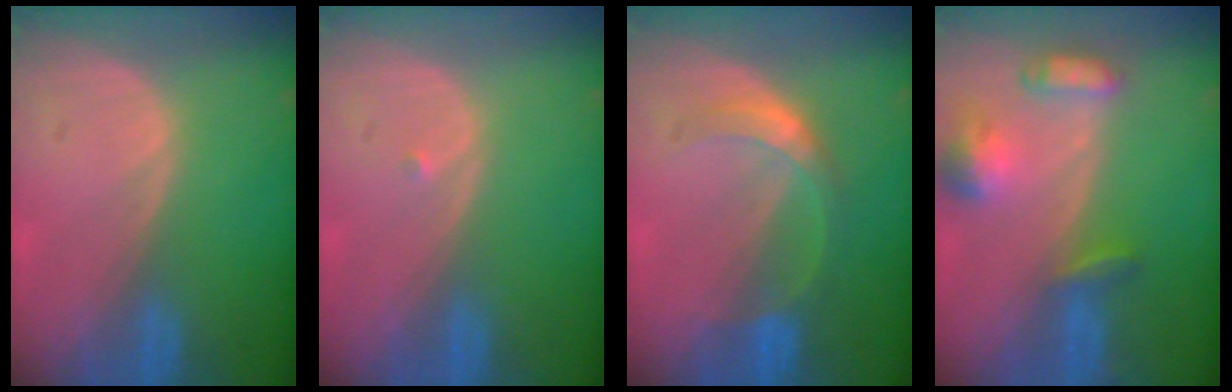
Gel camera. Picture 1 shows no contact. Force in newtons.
{"total": 0.5, "press": 0.4, "slide": 0.3}
{"total": 5.6, "press": 5.0, "slide": 2.5}
{"total": 6.3, "press": 6.2, "slide": 0.9}